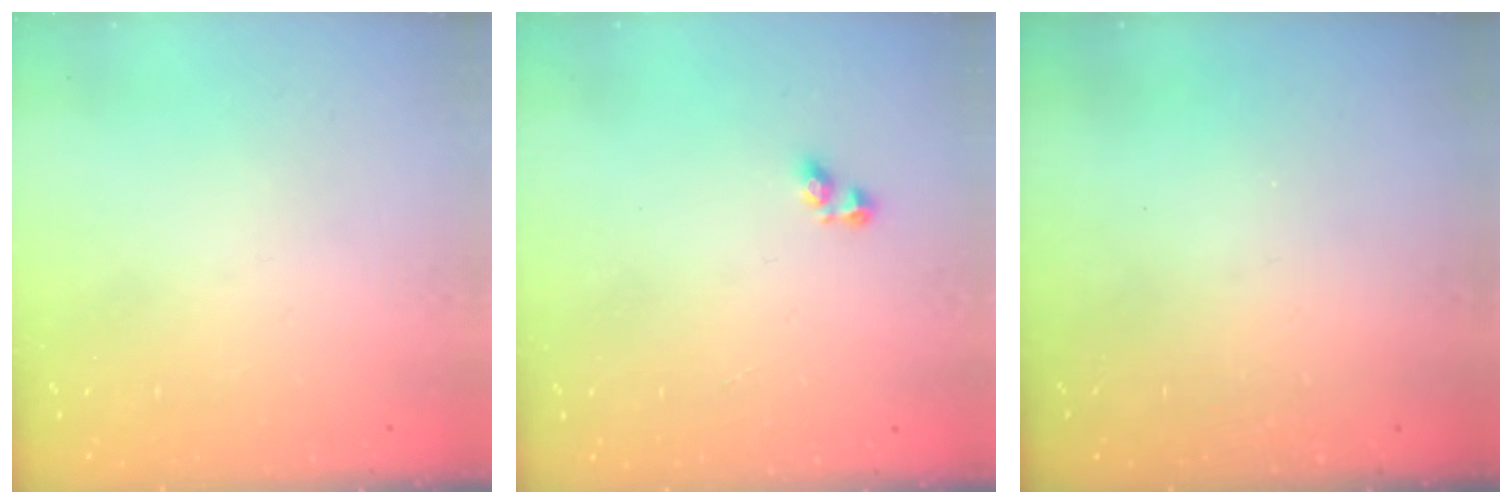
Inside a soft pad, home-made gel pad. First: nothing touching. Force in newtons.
{"total": 2.9, "press": 2.9, "slide": 0.4}
{"total": 0.0}